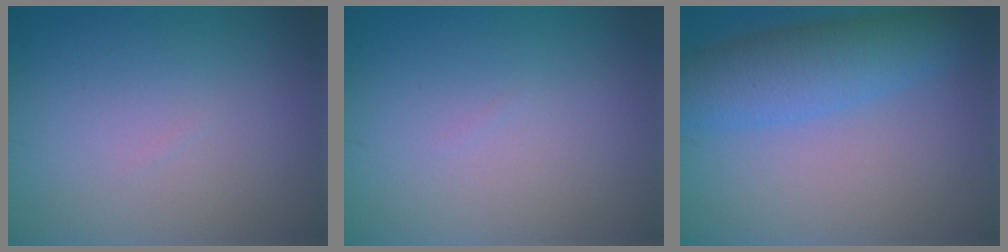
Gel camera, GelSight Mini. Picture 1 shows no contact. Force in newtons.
{"total": 0.0}
{"total": 5.6, "press": 5.6, "slide": 0.2}